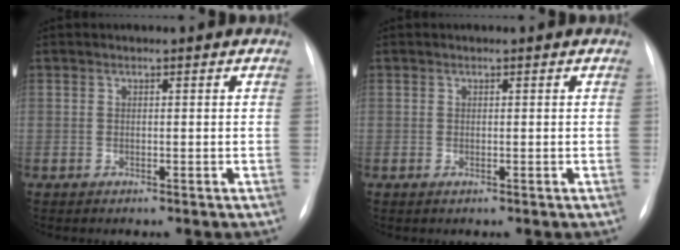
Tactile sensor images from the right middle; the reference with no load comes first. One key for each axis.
{"total": 0.0}